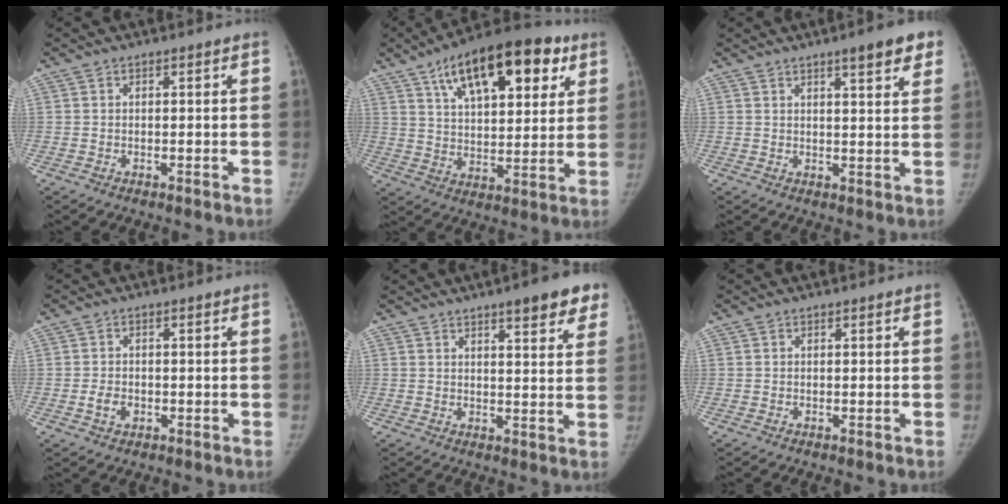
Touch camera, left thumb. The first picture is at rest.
{"total": 21.7, "force": [10.7, 9.8, 16.2], "torque": [-0.217, -0.015, 0.171]}
{"total": 7.5, "force": [4.5, 1.6, 5.7], "torque": [-0.059, -0.017, 0.057]}
{"total": 2.9, "force": [-1.0, 2.2, 1.7], "torque": [-0.026, 0.008, -0.016]}
{"total": 9.7, "force": [6.1, 2.4, 7.1], "torque": [-0.063, -0.023, 0.073]}
{"total": 0.0}